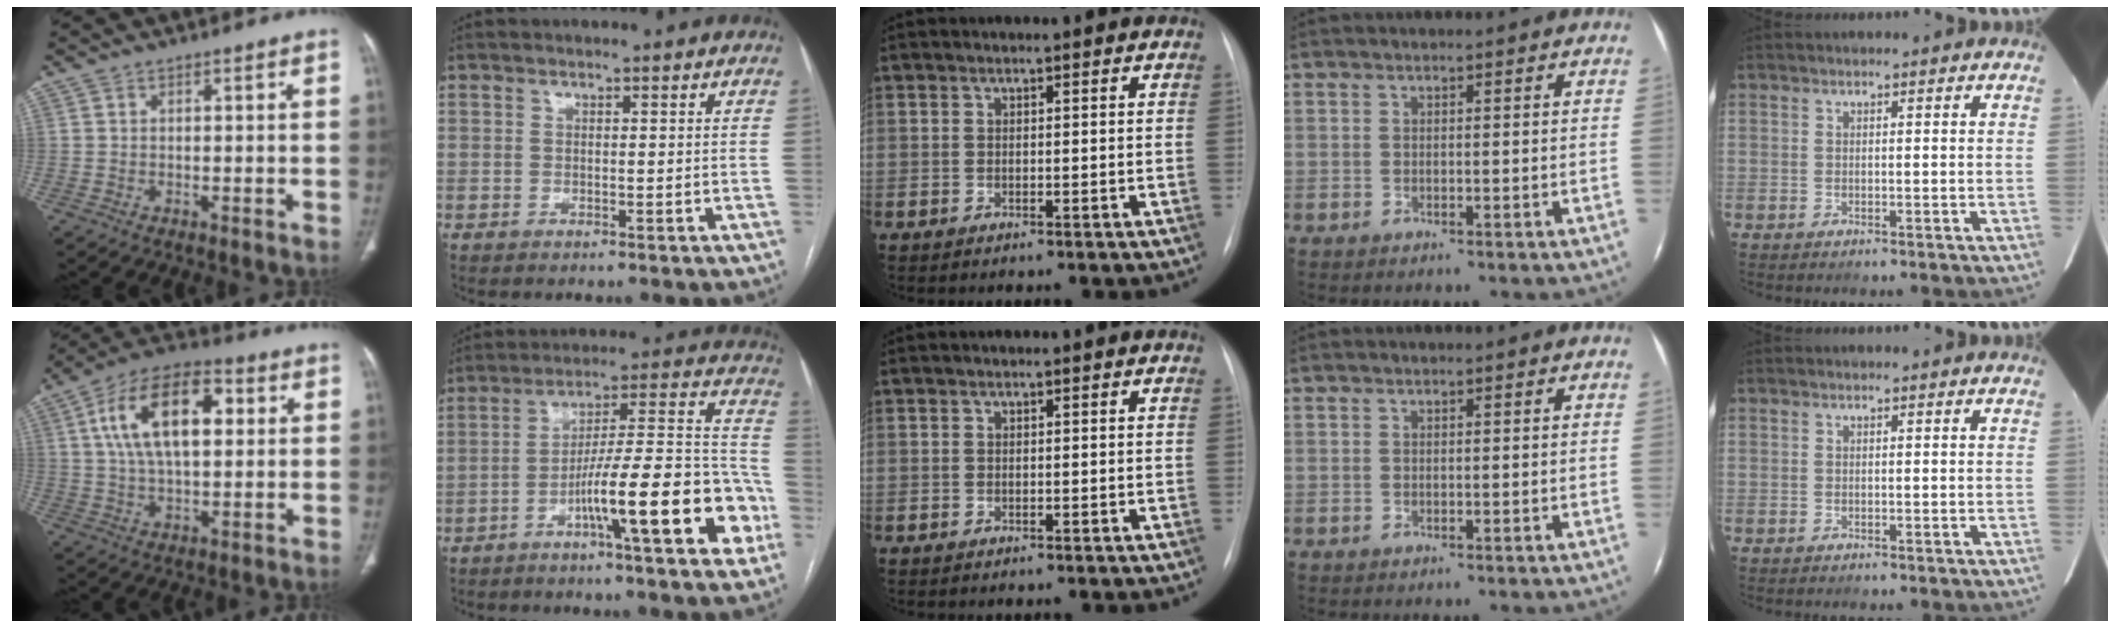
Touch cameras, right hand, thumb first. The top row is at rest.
{"thumb": {"total": 17.3, "force": [4.0, 8.9, 14.3], "torque": [-0.241, 0.018, 0.064]}, "index": {"total": 18.4, "force": [-7.6, 1.9, 16.7], "torque": [-0.232, 0.021, -0.115]}}